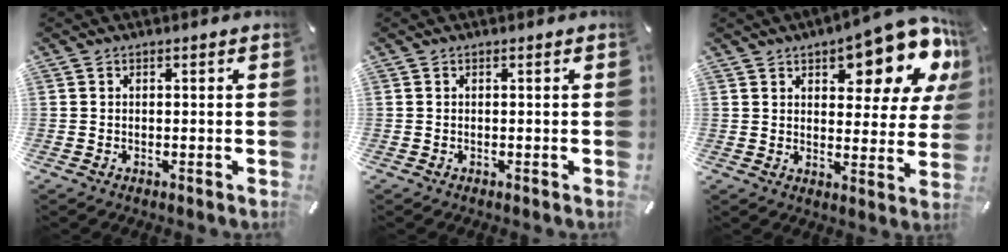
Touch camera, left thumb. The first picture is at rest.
{"total": 0.0}
{"total": 16.0, "force": [9.7, 6.8, 10.8], "torque": [-0.124, -0.073, 0.158]}